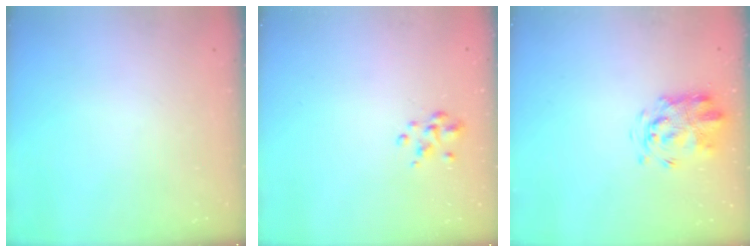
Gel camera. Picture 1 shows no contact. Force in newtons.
{"total": 2.5, "press": 2.4, "slide": 0.7}
{"total": 3.7, "press": 3.6, "slide": 1.0}